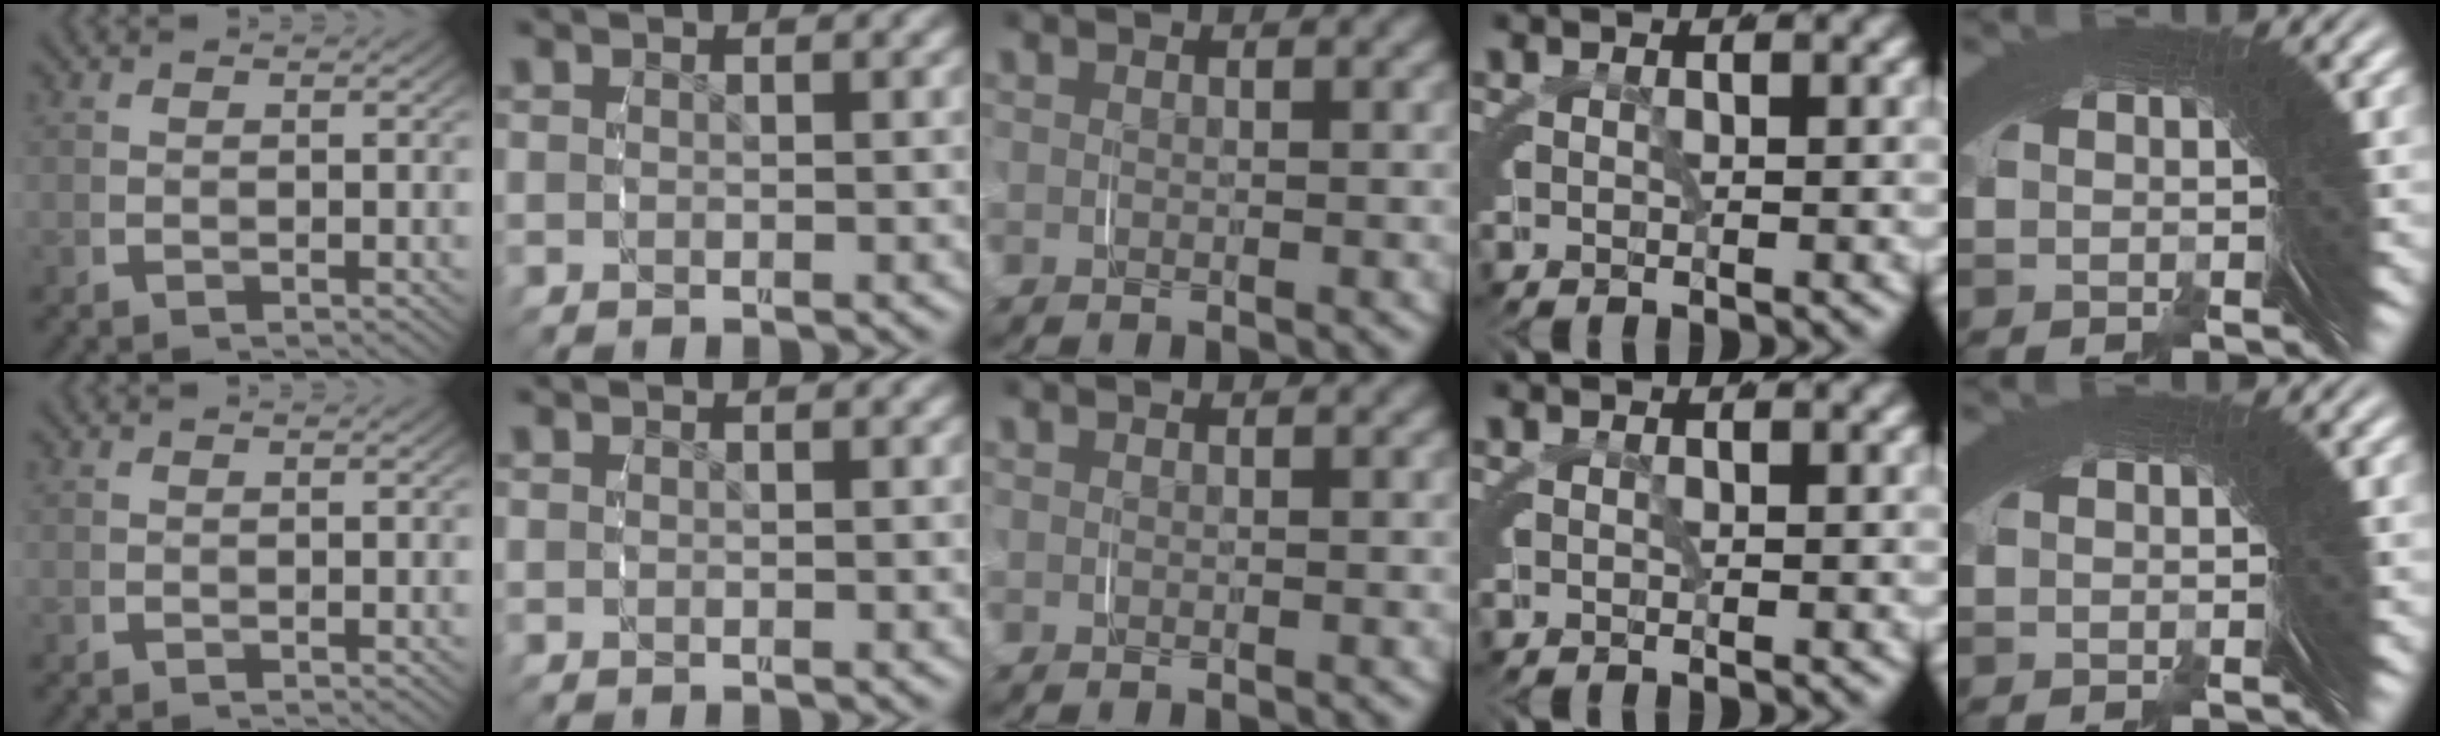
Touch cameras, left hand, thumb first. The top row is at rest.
{}